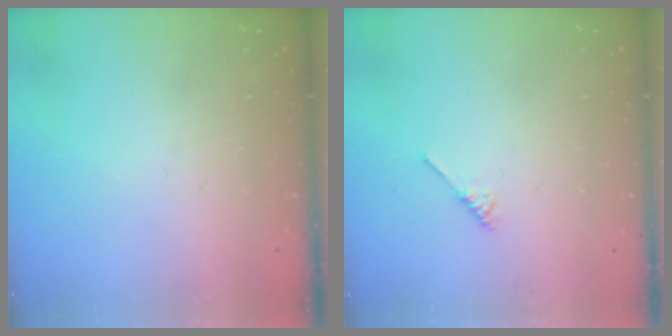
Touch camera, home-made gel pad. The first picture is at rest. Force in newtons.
{"total": 2.1, "press": 2.1, "slide": 0.4}